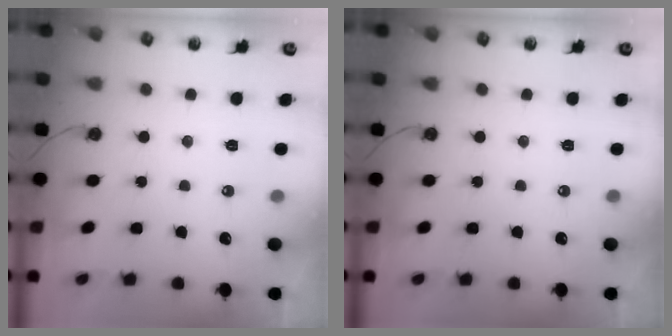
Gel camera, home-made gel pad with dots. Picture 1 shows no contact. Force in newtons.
{"total": 0.0}